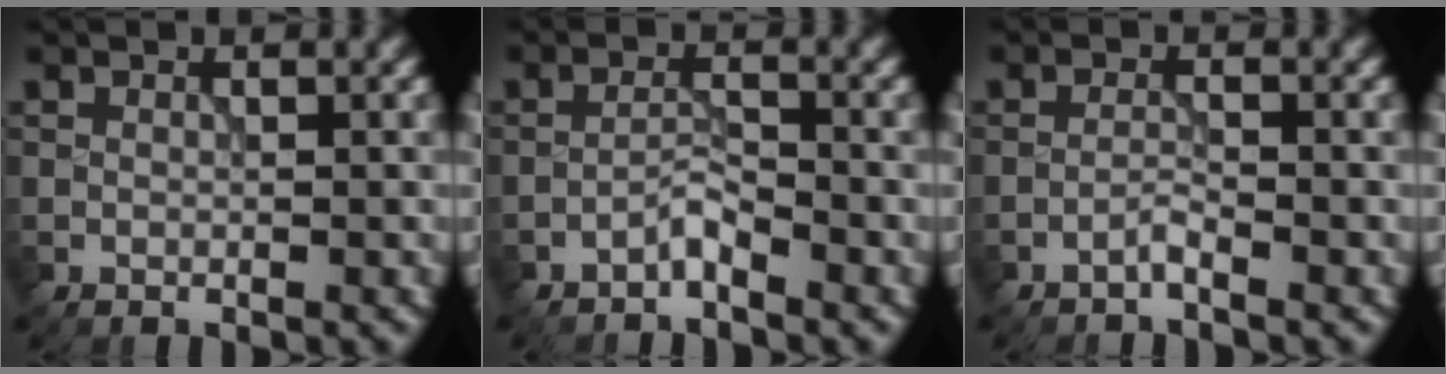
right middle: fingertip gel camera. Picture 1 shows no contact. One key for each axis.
{"total": 1.5, "fx": -1.3, "fy": 0.1, "fz": 0.8, "tx": -0.013, "ty": 0.008, "tz": -0.028}
{"total": 1.0, "fx": -0.8, "fy": 0.0, "fz": 0.6, "tx": -0.010, "ty": 0.006, "tz": -0.021}